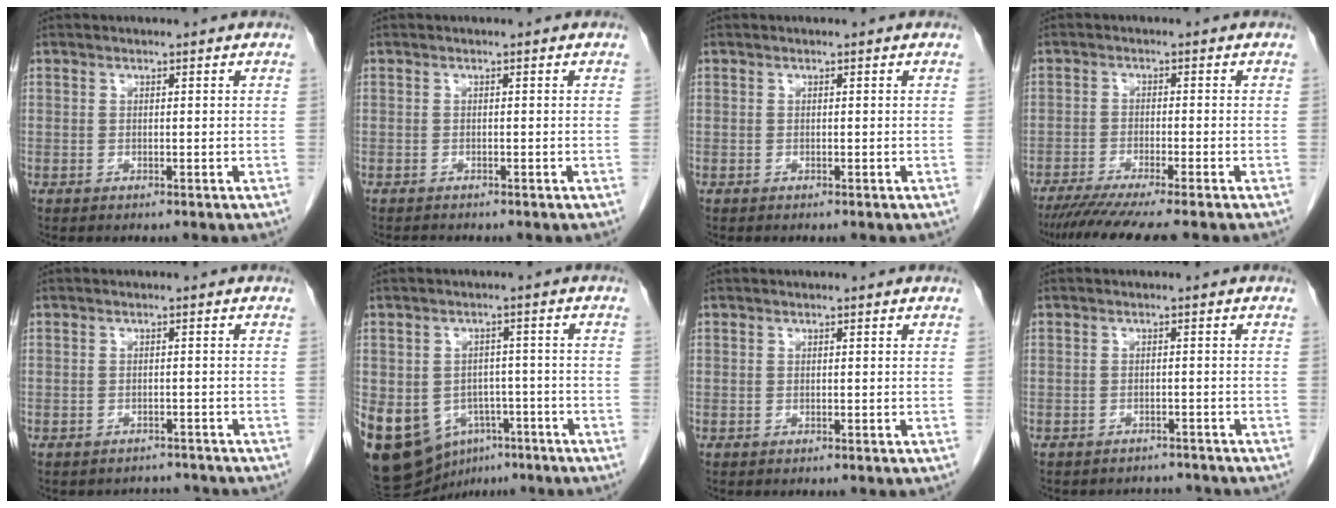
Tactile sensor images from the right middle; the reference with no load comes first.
{"total": 0.8, "force": [-0.8, 0.1, 0.1], "torque": [-0.008, -0.003, -0.013]}
{"total": 0.0}
{"total": 9.0, "force": [-7.5, -0.7, 4.9], "torque": [-0.063, -0.028, -0.118]}
{"total": 3.2, "force": [-3.0, 1.2, -0.4], "torque": [0.005, 0.003, -0.042]}
{"total": 18.6, "force": [-8.6, 13.9, 8.9], "torque": [-0.225, 0.004, -0.114]}
{"total": 0.0}
{"total": 4.7, "force": [-4.5, 1.5, 0.0], "torque": [-0.002, 0.003, -0.055]}